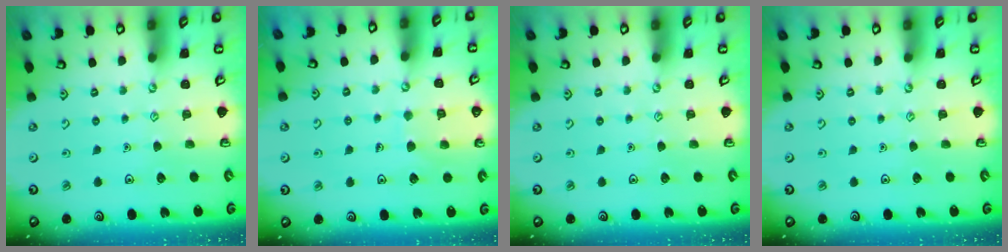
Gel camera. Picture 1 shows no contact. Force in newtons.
{"total": 6.5, "press": 6.5, "slide": 0.5}
{"total": 0.0}
{"total": 0.0}